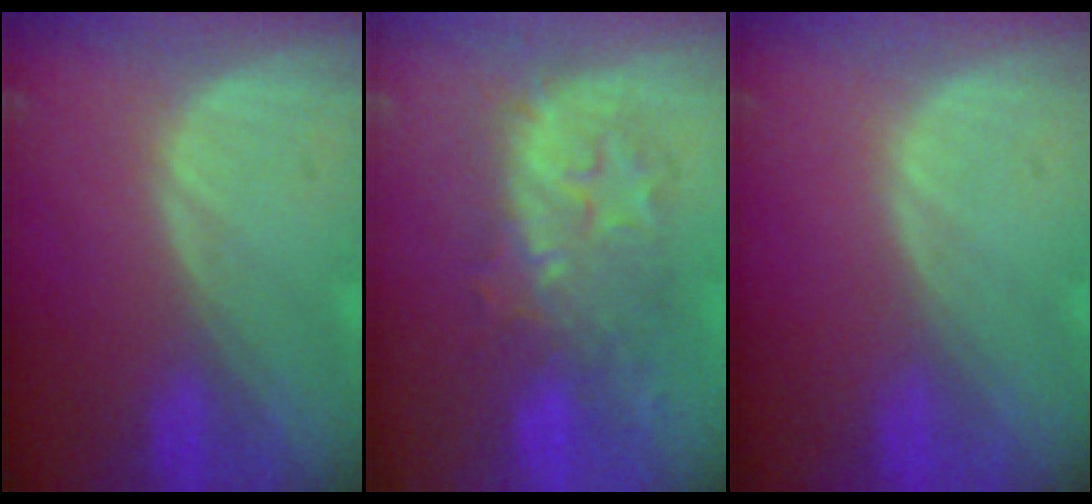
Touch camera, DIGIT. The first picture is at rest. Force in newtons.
{"total": 8.3, "press": 8.3, "slide": 0.1}
{"total": 0.0}